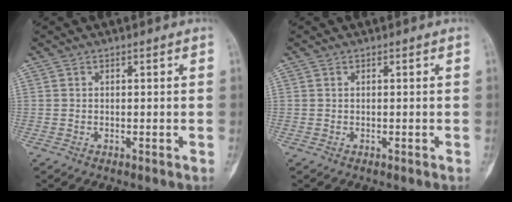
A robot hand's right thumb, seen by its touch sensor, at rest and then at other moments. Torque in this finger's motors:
{"motor_torque": [-0.05, -0.15, 0.04, -0.40, -0.03]}